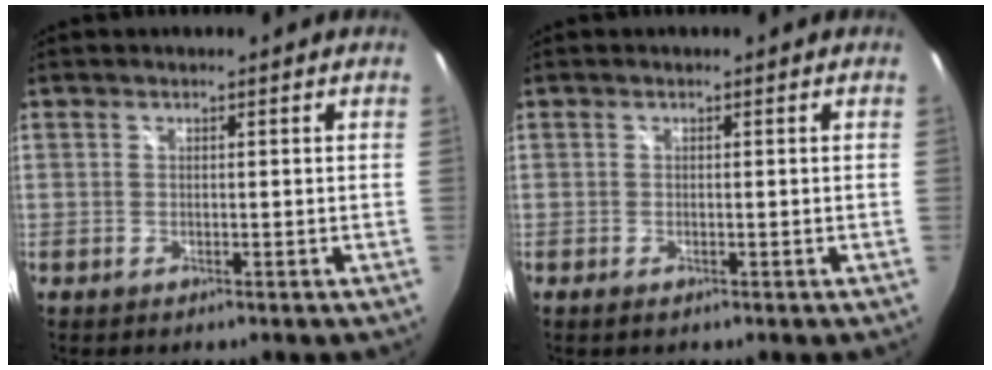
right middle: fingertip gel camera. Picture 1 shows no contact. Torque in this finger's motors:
{"motor_torque": [-0.42, 0.05, -0.01, 0.00]}